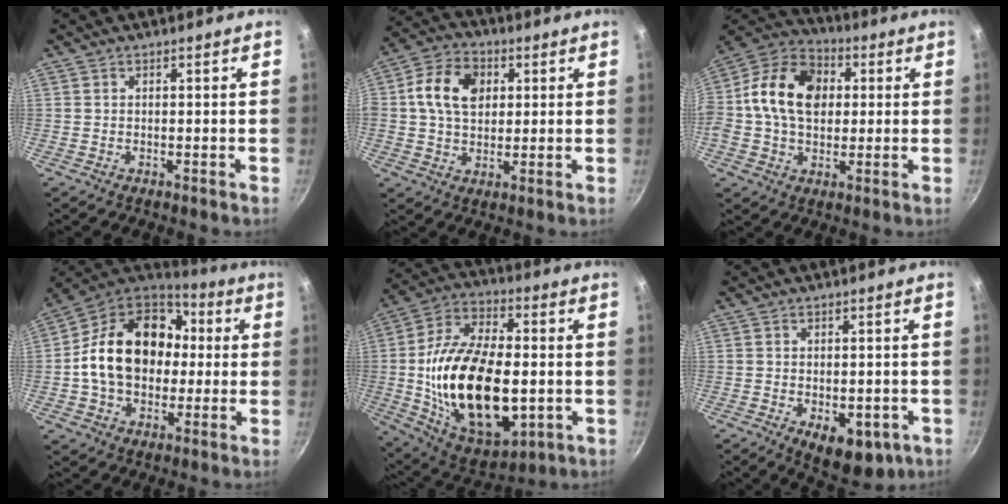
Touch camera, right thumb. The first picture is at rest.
{"total": 11.4, "force": [2.4, 8.2, 7.5], "torque": [-0.120, 0.009, 0.028]}
{"total": 17.7, "force": [2.1, 12.8, 12.0], "torque": [-0.188, 0.027, 0.016]}
{"total": 21.7, "force": [0.8, 16.2, 14.4], "torque": [-0.230, 0.045, 0.009]}
{"total": 28.3, "force": [-2.6, 15.8, 23.4], "torque": [-0.409, 0.014, -0.033]}
{"total": 10.3, "force": [-3.8, 5.6, 7.8], "torque": [-0.071, 0.003, -0.036]}